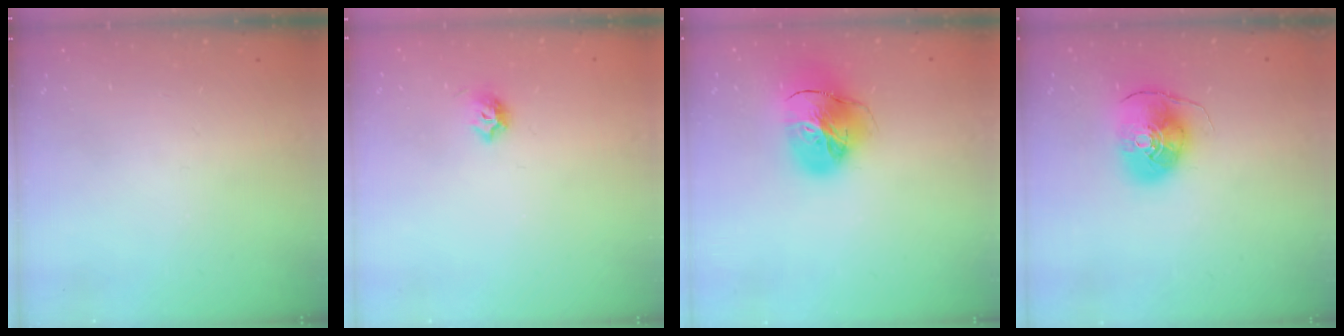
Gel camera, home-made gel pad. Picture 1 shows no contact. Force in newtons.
{"total": 5.9, "press": 5.9, "slide": 0.8}
{"total": 17.8, "press": 17.7, "slide": 2.1}
{"total": 10.2, "press": 10.1, "slide": 1.5}